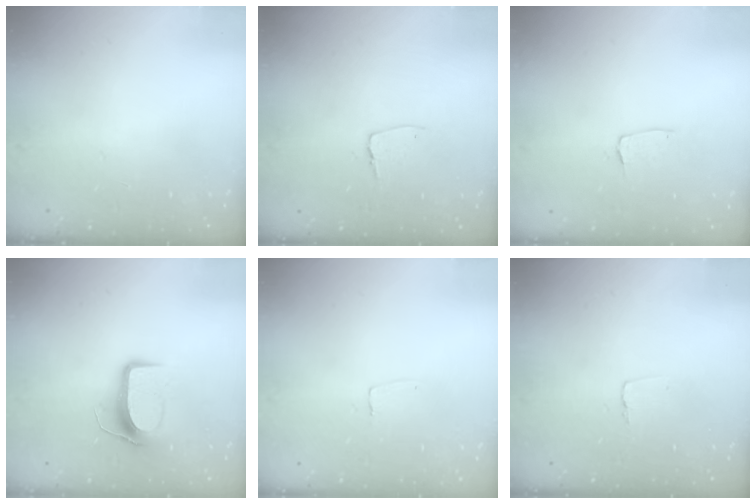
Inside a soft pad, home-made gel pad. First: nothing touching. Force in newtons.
{"total": 5.4, "press": 5.3, "slide": 0.5}
{"total": 3.6, "press": 3.6, "slide": 0.3}
{"total": 9.5, "press": 9.5, "slide": 0.3}
{"total": 3.0, "press": 3.0, "slide": 0.2}
{"total": 3.1, "press": 3.1, "slide": 0.3}